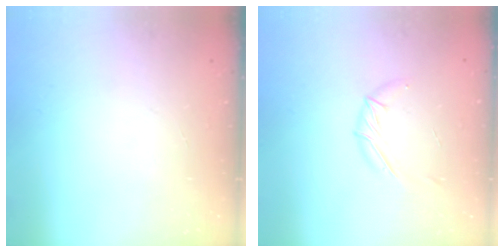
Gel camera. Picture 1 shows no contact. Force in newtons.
{"total": 5.8, "press": 5.7, "slide": 1.3}